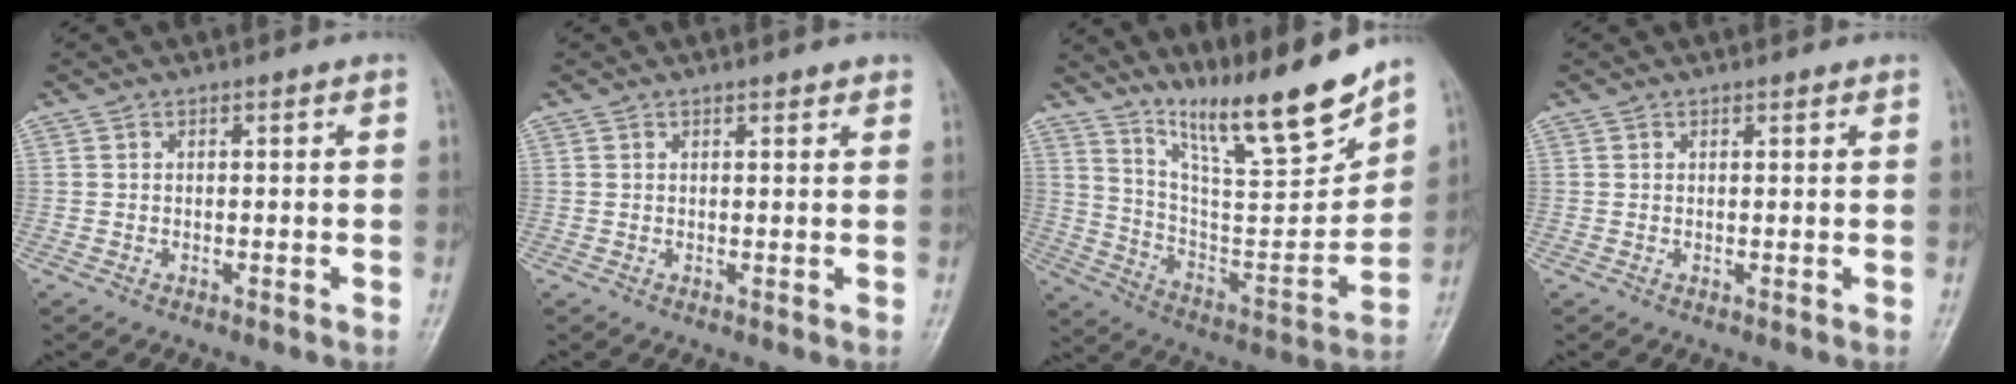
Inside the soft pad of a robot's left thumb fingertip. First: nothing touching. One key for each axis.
{"total": 1.8, "fx": 1.4, "fy": 0.6, "fz": 0.9, "tx": -0.007, "ty": -0.004, "tz": 0.016}
{"total": 19.5, "fx": 15.5, "fy": 2.5, "fz": 11.6, "tx": -0.153, "ty": -0.099, "tz": 0.273}
{"total": 0.8, "fx": 0.6, "fy": 0.3, "fz": 0.3, "tx": -0.006, "ty": -0.004, "tz": 0.008}